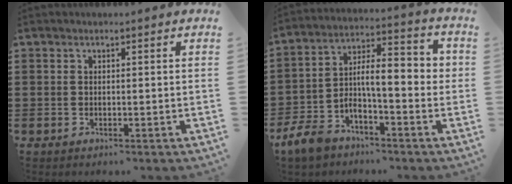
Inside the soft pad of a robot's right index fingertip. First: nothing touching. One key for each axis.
{"total": 7.2, "fx": -2.5, "fy": 2.9, "fz": 6.1, "tx": -0.126, "ty": -0.008, "tz": -0.052}